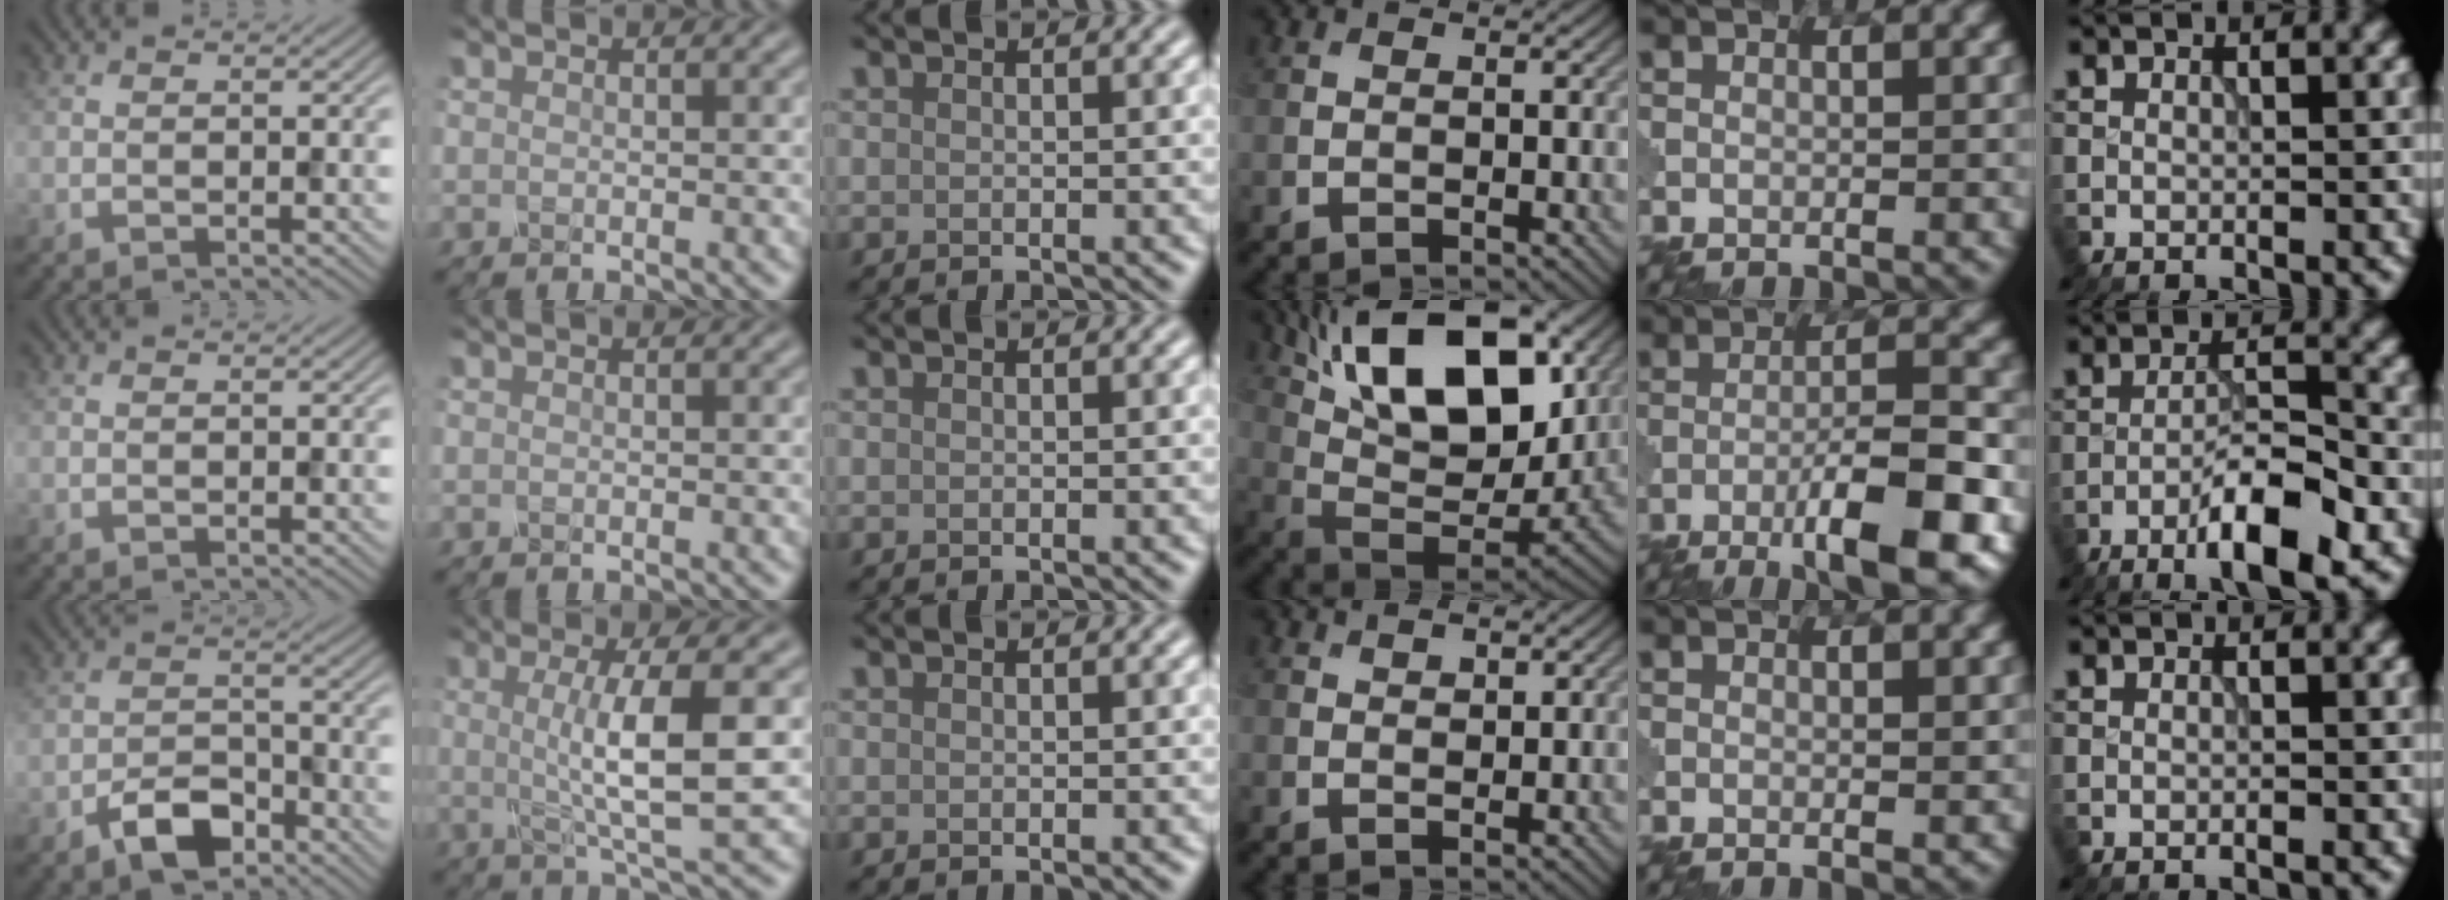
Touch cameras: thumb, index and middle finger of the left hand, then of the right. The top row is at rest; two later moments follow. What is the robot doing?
{"motion": "disassemble", "object": "glue stick"}